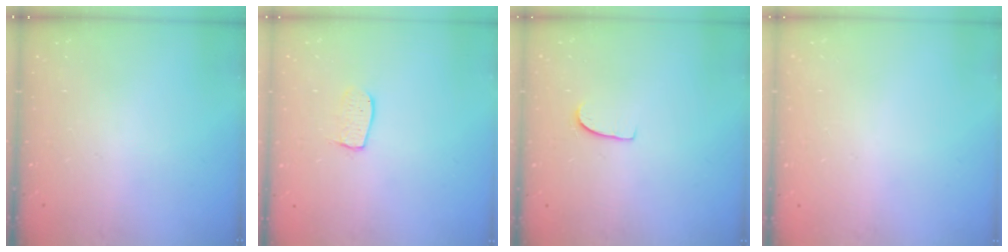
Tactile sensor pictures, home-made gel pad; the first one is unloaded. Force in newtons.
{"total": 6.7, "press": 6.7, "slide": 0.5}
{"total": 5.1, "press": 5.1, "slide": 0.4}
{"total": 0.0}